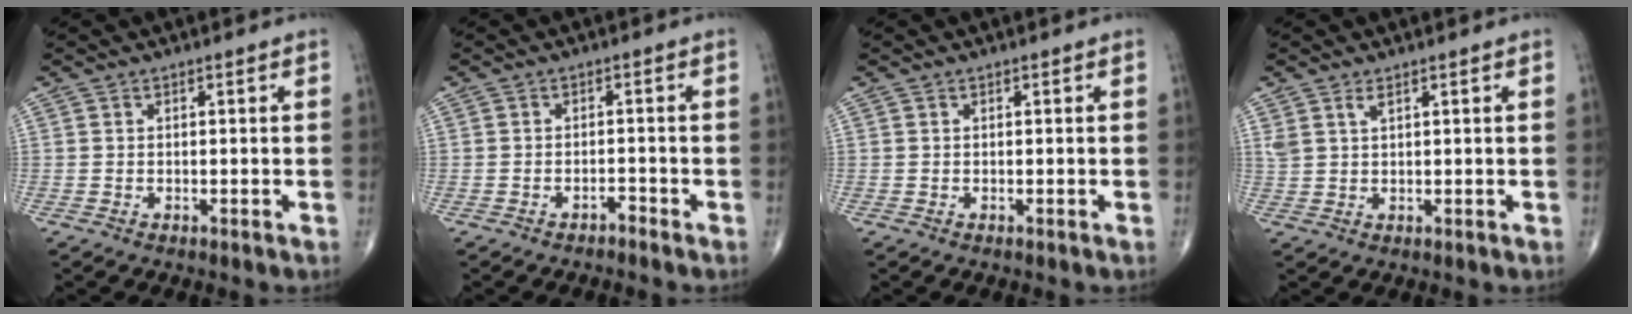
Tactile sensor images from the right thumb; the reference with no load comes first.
{"total": 1.3, "force": [-1.2, 0.4, 0.3], "torque": [-0.002, 0.008, -0.019]}
{"total": 0.0}
{"total": 2.1, "force": [1.4, 0.7, 1.4], "torque": [-0.032, 0.000, 0.035]}